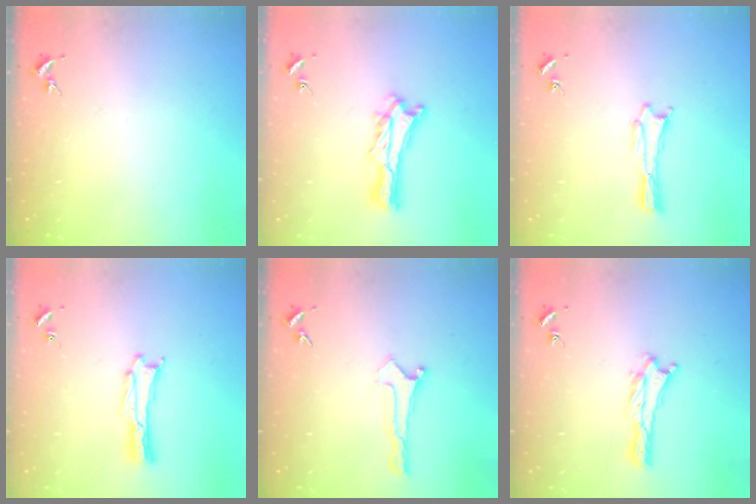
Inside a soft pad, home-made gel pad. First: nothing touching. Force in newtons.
{"total": 3.5, "press": 3.5, "slide": 0.3}
{"total": 0.7, "press": 0.7, "slide": 0.1}
{"total": 0.0}
{"total": 0.0}
{"total": 0.0}